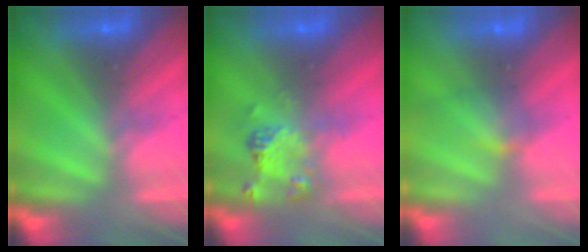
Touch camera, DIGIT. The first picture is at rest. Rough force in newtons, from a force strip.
{"total": 2.4}
{"total": 2.2}